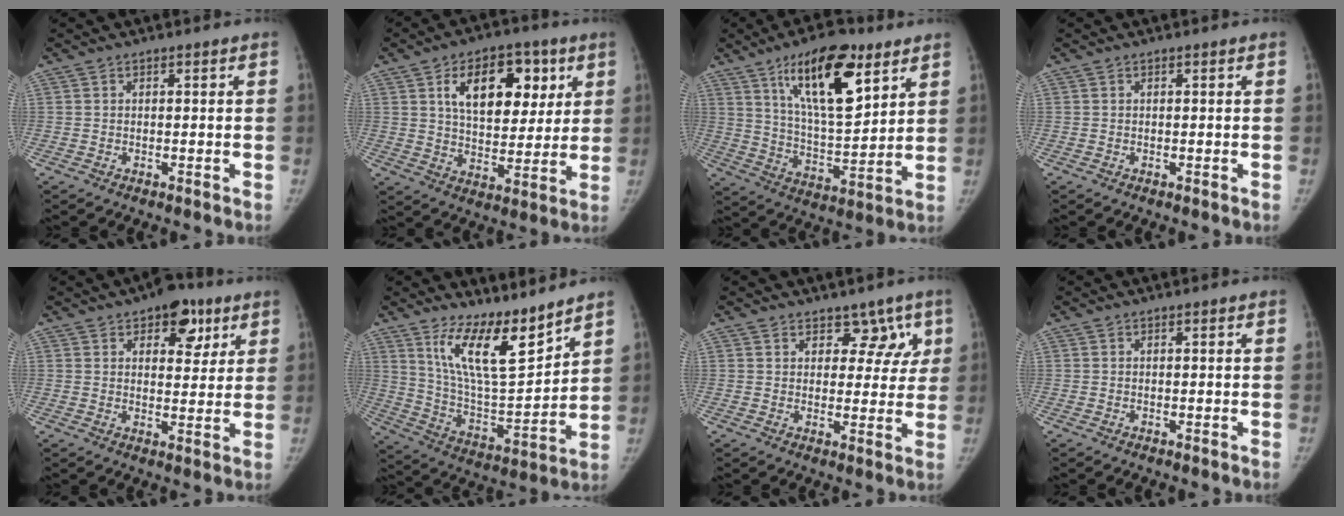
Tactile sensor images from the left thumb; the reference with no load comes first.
{"total": 16.6, "force": [6.2, 10.1, 11.7], "torque": [-0.129, -0.014, 0.104]}
{"total": 18.6, "force": [10.0, 7.0, 14.1], "torque": [-0.198, -0.050, 0.173]}
{"total": 0.0}
{"total": 9.6, "force": [5.1, 5.4, 6.0], "torque": [-0.040, -0.016, 0.066]}
{"total": 14.6, "force": [10.6, 4.0, 9.2], "torque": [-0.129, -0.084, 0.204]}
{"total": 6.2, "force": [3.7, 4.2, 2.6], "torque": [0.017, -0.015, 0.046]}
{"total": 0.0}